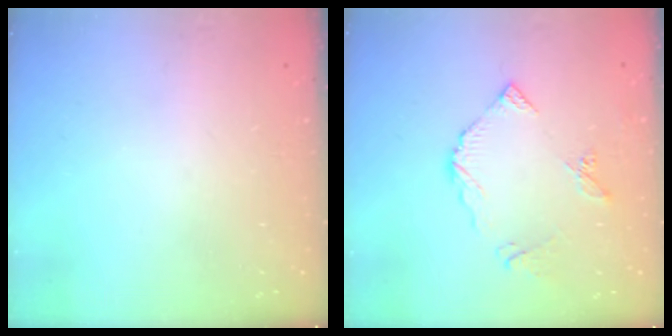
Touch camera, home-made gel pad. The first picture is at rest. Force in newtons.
{"total": 8.0, "press": 7.9, "slide": 0.8}